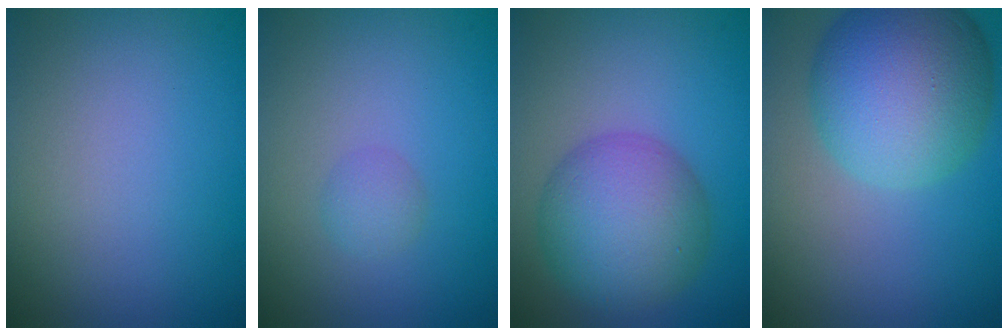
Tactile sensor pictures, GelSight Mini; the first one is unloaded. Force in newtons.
{"total": 1.3, "press": 1.3, "slide": 0.1}
{"total": 7.5, "press": 7.5, "slide": 0.0}
{"total": 9.9, "press": 9.8, "slide": 0.5}